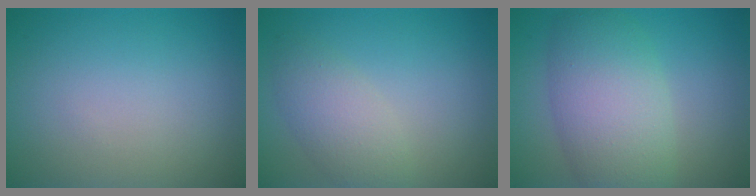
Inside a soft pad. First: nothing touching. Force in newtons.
{"total": 3.2, "press": 3.2, "slide": 0.2}
{"total": 7.3, "press": 7.3, "slide": 0.5}